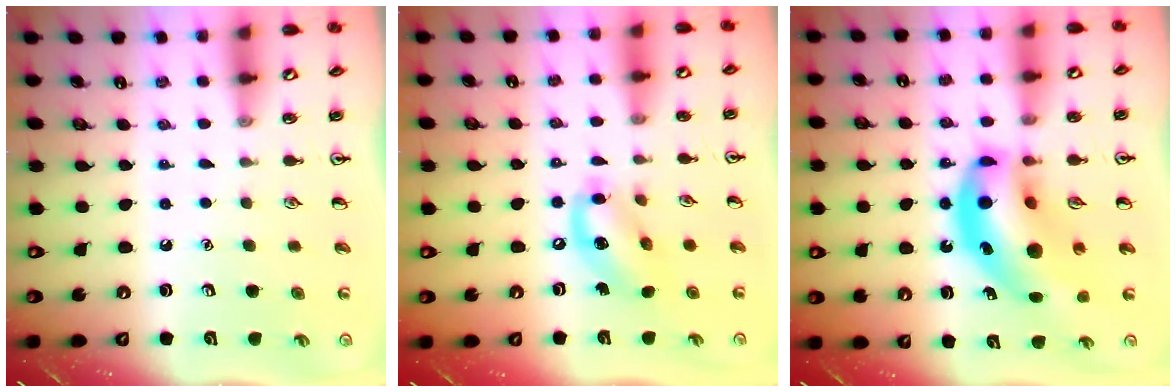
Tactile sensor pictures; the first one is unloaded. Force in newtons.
{"total": 12.5, "press": 12.2, "slide": 2.8}
{"total": 19.1, "press": 18.3, "slide": 5.6}